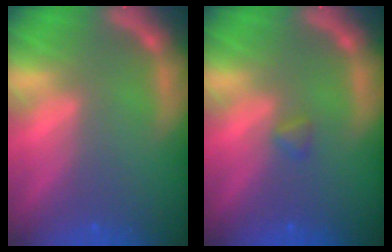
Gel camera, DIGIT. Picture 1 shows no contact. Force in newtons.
{"total": 0.9}